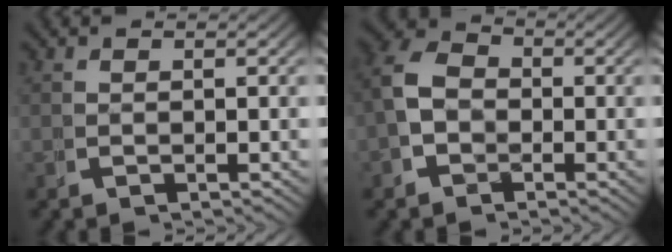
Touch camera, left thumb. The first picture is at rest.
{"total": 5.0, "force": [-0.2, 4.1, 2.8], "torque": [-0.055, -0.002, -0.013]}